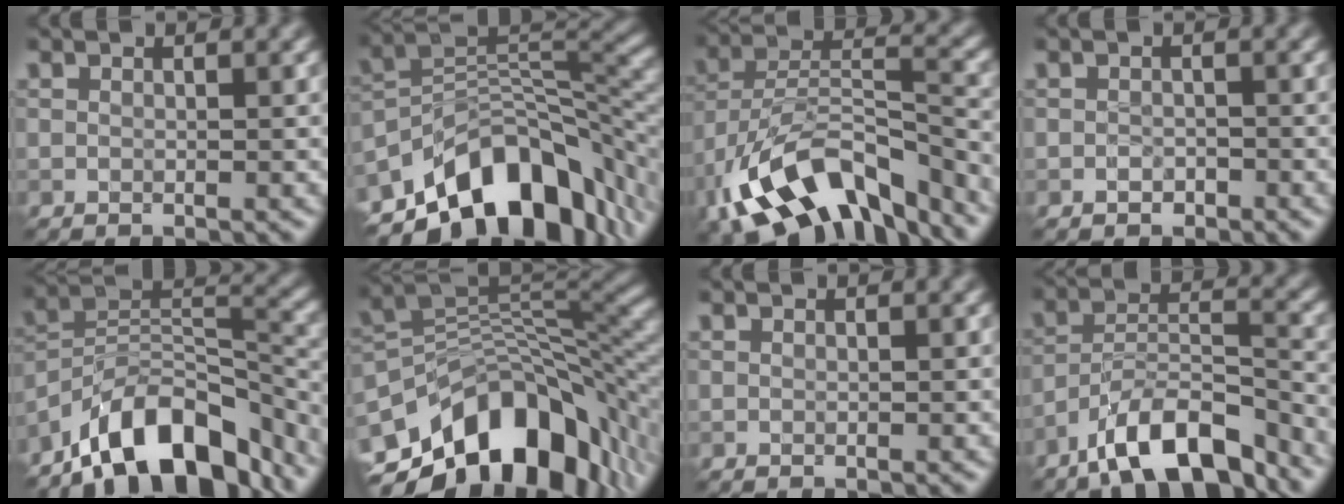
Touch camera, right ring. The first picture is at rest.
{"total": 12.5, "force": [-6.7, 7.0, 7.9], "torque": [-0.118, 0.008, -0.125]}
{"total": 13.0, "force": [-8.0, 6.2, 8.2], "torque": [-0.149, 0.005, -0.142]}
{"total": 0.9, "force": [-0.5, 0.7, 0.2], "torque": [-0.002, 0.005, -0.007]}
{"total": 12.0, "force": [-8.9, 4.6, 6.6], "torque": [-0.099, 0.022, -0.167]}
{"total": 13.0, "force": [-5.3, 7.3, 9.3], "torque": [-0.141, 0.011, -0.093]}
{"total": 0.0}
{"total": 8.5, "force": [-6.6, 2.4, 4.7], "torque": [-0.067, 0.007, -0.124]}